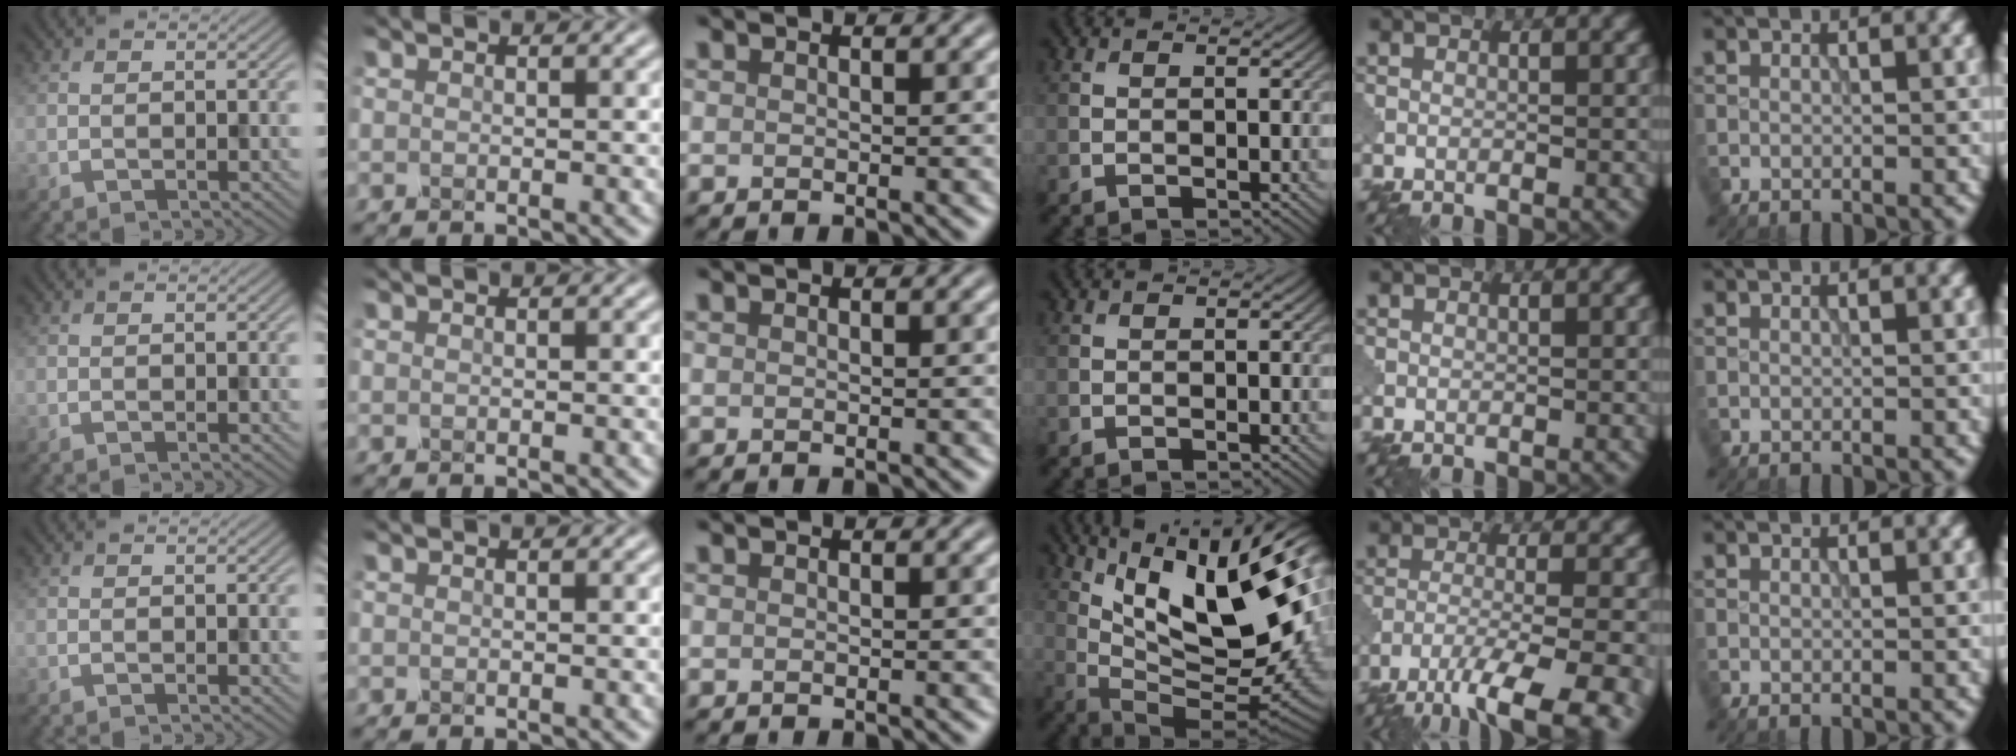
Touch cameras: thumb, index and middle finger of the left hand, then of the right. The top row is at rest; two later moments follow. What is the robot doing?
{"motion": "shake", "object": "salt shaker"}